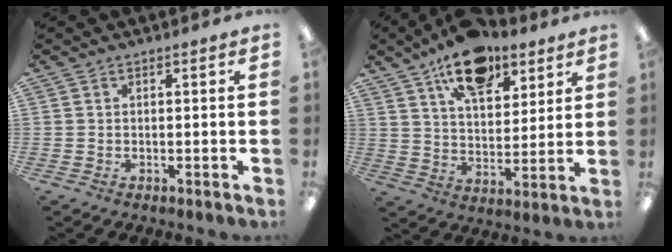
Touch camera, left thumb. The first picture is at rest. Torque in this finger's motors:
{"motor_torque": [1.64, 1.66, 1.57, -1.20, 0.16]}